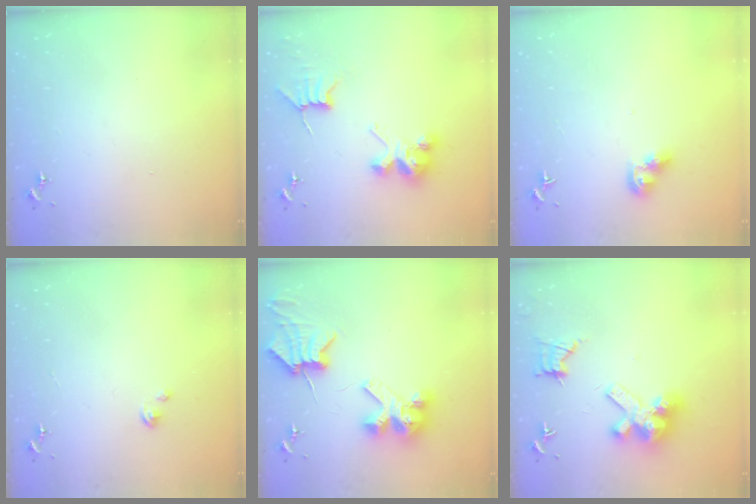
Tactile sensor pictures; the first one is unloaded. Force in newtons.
{"total": 8.5, "press": 8.5, "slide": 0.6}
{"total": 8.9, "press": 8.9, "slide": 0.8}
{"total": 1.8, "press": 1.8, "slide": 0.2}
{"total": 9.5, "press": 9.4, "slide": 1.2}
{"total": 12.6, "press": 12.5, "slide": 1.7}